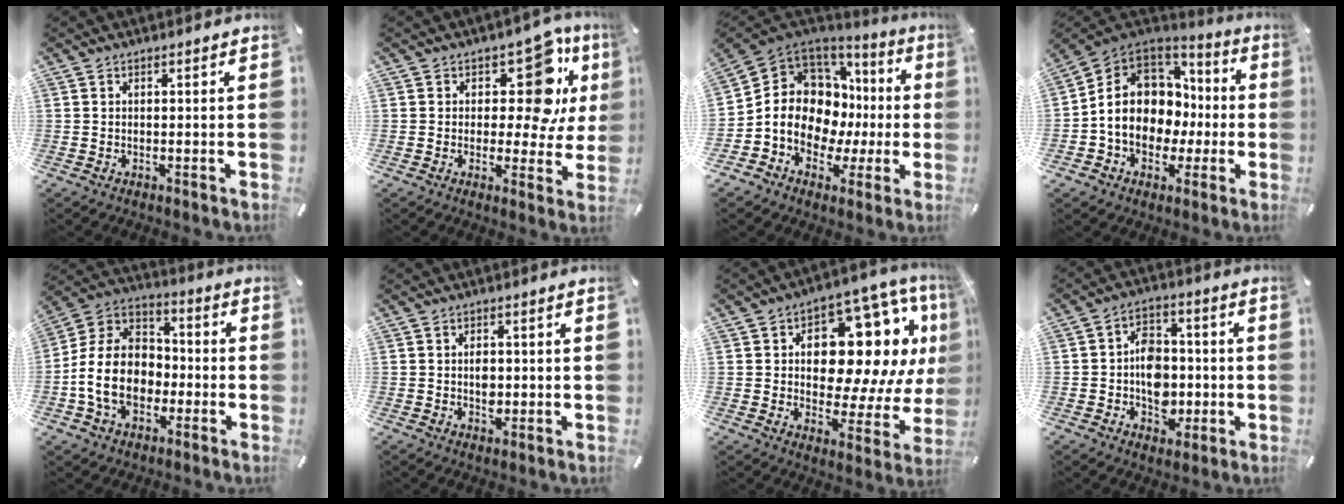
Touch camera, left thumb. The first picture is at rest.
{"total": 15.1, "force": [5.4, 8.1, 11.5], "torque": [-0.143, -0.039, 0.087]}
{"total": 13.3, "force": [0.3, 11.1, 7.4], "torque": [-0.151, -0.030, 0.005]}
{"total": 12.9, "force": [-1.5, 11.2, 6.2], "torque": [-0.138, 0.006, -0.018]}
{"total": 14.1, "force": [-4.1, 10.9, 8.0], "torque": [-0.195, 0.022, -0.076]}
{"total": 3.3, "force": [-0.2, 2.4, 2.3], "torque": [-0.028, -0.002, -0.006]}
{"total": 20.9, "force": [6.8, 12.2, 15.5], "torque": [-0.207, -0.050, 0.111]}
{"total": 10.0, "force": [-1.9, 8.0, 5.6], "torque": [-0.089, 0.020, -0.028]}